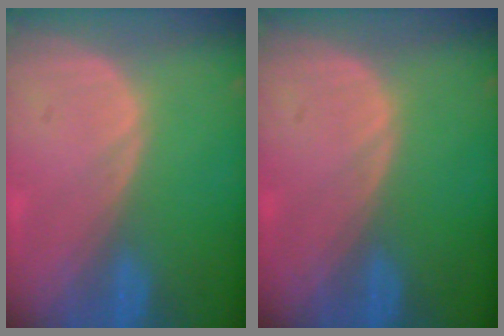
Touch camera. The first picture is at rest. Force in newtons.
{"total": 0.0}